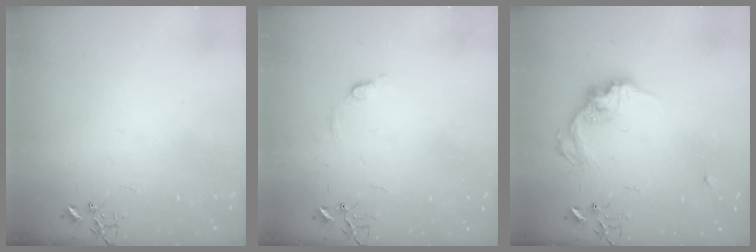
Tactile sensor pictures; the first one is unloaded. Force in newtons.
{"total": 5.7, "press": 5.6, "slide": 0.8}
{"total": 13.5, "press": 13.5, "slide": 0.8}